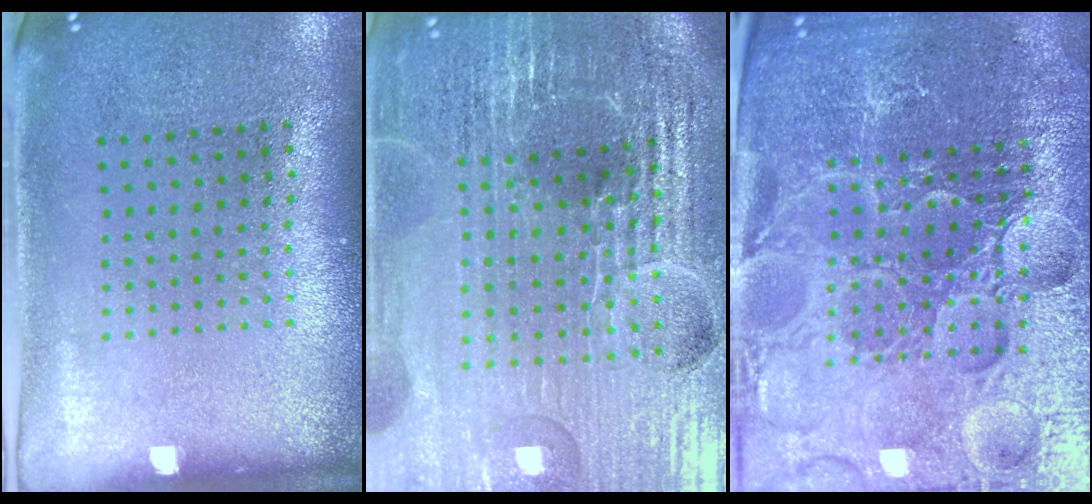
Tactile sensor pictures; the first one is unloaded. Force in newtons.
{"total": 6.8, "press": 5.9, "slide": 3.2}
{"total": 6.2, "press": 5.6, "slide": 2.7}